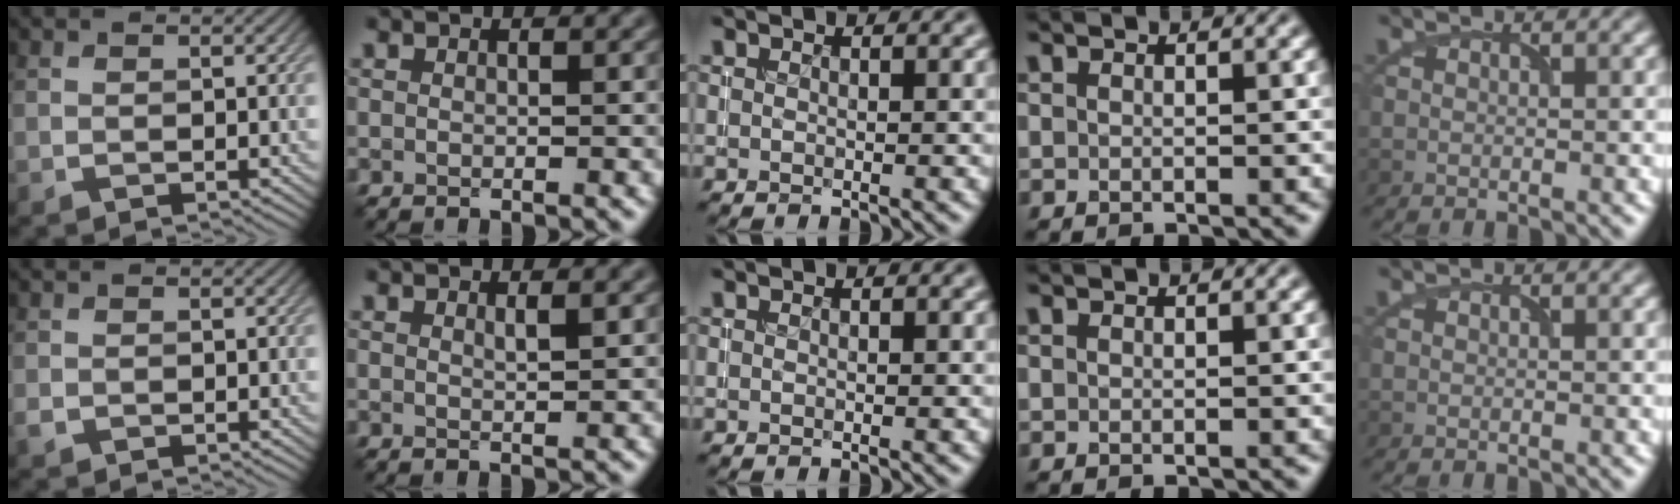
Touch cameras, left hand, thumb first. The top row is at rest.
{"thumb": {"total": 0.9, "force": [-0.3, 0.8, 0.4], "torque": [-0.012, -0.006, -0.005]}, "index": {"total": 1.0, "force": [0.6, 0.3, 0.7], "torque": [-0.003, -0.001, 0.009]}}